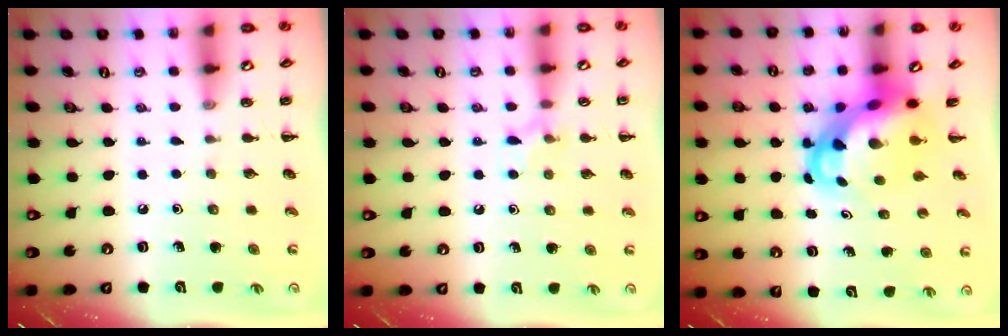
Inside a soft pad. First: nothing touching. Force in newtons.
{"total": 6.7, "press": 6.3, "slide": 2.0}
{"total": 6.1, "press": 5.9, "slide": 1.4}